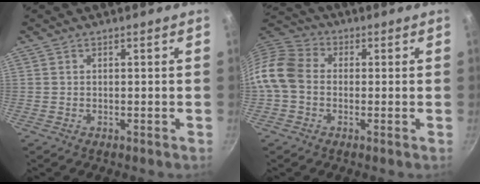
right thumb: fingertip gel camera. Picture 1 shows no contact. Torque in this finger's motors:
{"motor_torque": [0.42, 0.92, 0.67, -0.45, 0.37]}